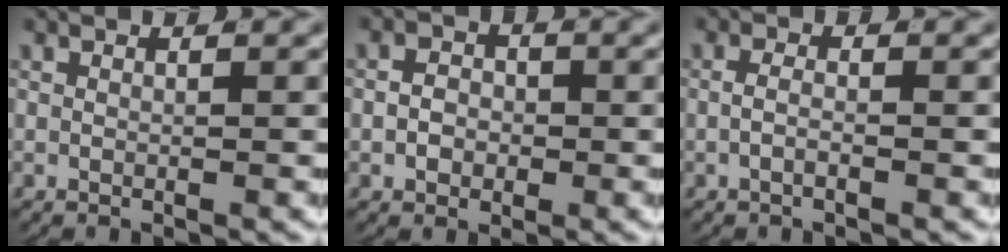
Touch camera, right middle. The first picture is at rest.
{"total": 2.0, "force": [-0.6, 1.6, 1.0], "torque": [-0.002, -0.002, -0.013]}
{"total": 1.2, "force": [-0.6, 0.2, 1.1], "torque": [-0.020, -0.003, -0.010]}